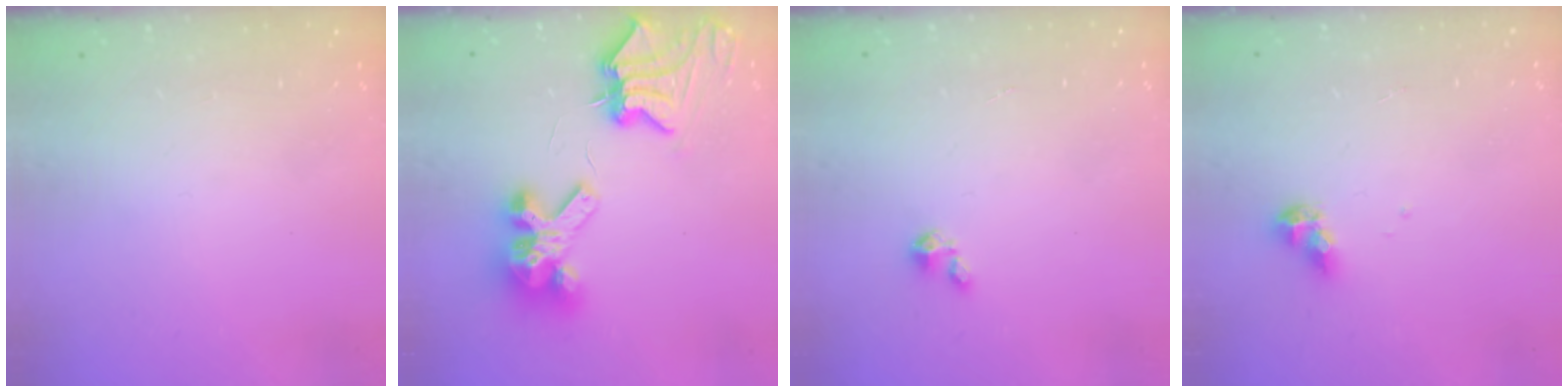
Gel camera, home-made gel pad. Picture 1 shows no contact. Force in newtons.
{"total": 10.0, "press": 10.0, "slide": 1.0}
{"total": 1.8, "press": 1.8, "slide": 0.1}
{"total": 7.4, "press": 7.4, "slide": 0.9}